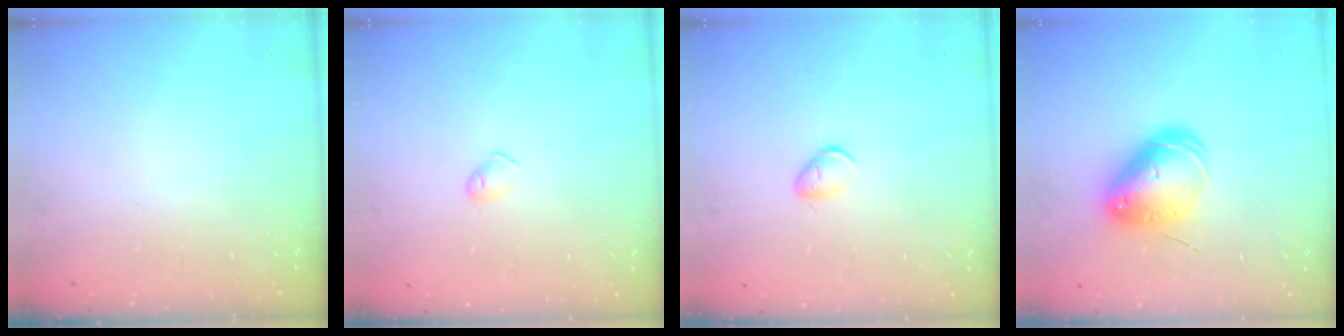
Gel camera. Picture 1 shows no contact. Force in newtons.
{"total": 3.5, "press": 3.4, "slide": 0.6}
{"total": 6.2, "press": 6.1, "slide": 0.7}
{"total": 10.1, "press": 9.9, "slide": 2.0}